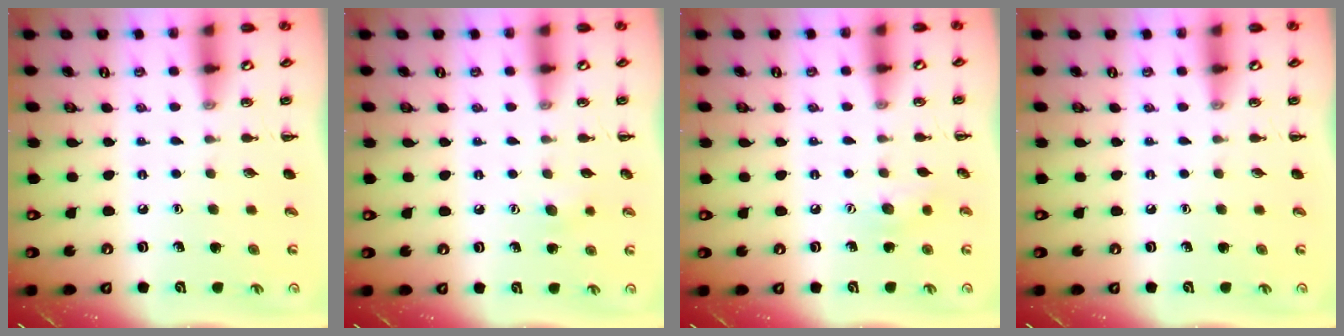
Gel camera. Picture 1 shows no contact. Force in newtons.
{"total": 5.5, "press": 5.4, "slide": 1.0}
{"total": 7.1, "press": 7.0, "slide": 1.3}
{"total": 0.0}